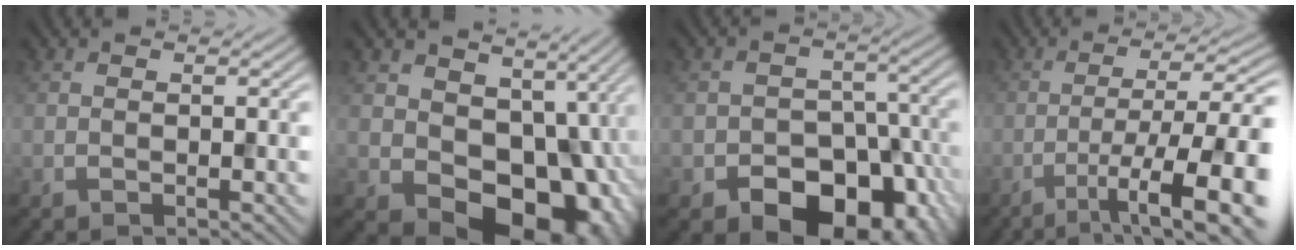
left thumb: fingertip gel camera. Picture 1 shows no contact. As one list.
[{"total": 14.3, "force": [-1.3, 11.0, 9.1], "torque": [-0.123, -0.038, 0.003]}, {"total": 12.8, "force": [-7.0, 8.4, 6.7], "torque": [-0.091, -0.019, -0.103]}, {"total": 11.9, "force": [-5.1, 3.0, 10.4], "torque": [-0.165, 0.003, -0.075]}]